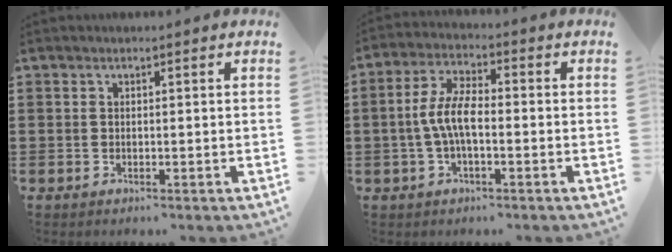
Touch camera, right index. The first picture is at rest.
{"total": 6.4, "force": [-0.9, 2.5, 5.9], "torque": [-0.139, -0.003, -0.026]}